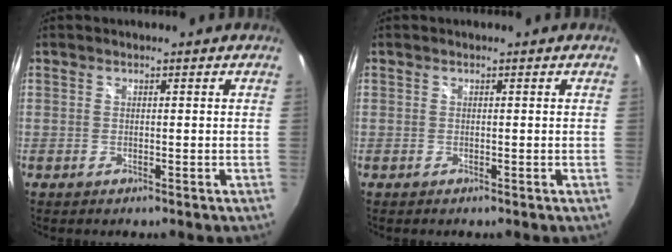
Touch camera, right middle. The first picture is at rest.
{"total": 0.0}